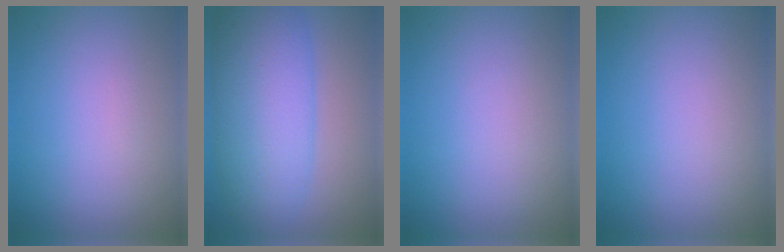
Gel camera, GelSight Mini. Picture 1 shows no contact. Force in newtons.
{"total": 9.2, "press": 9.2, "slide": 0.2}
{"total": 0.0}
{"total": 0.0}